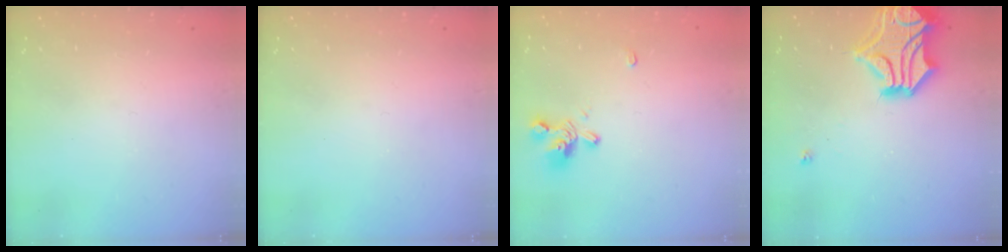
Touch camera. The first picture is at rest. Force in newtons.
{"total": 0.0}
{"total": 3.7, "press": 3.4, "slide": 1.3}
{"total": 8.7, "press": 8.4, "slide": 2.3}